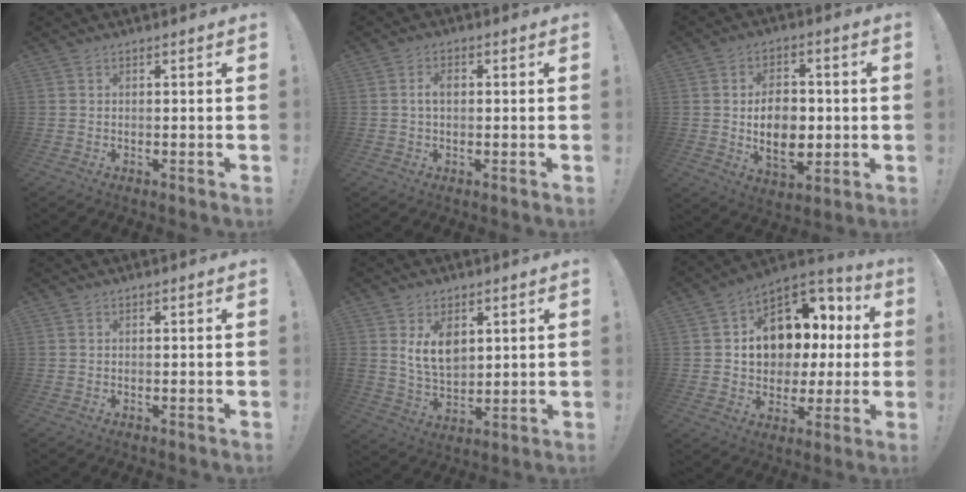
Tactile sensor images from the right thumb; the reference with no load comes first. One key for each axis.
{"total": 3.1, "fx": 0.1, "fy": 1.8, "fz": 2.4, "tx": -0.044, "ty": 0.009, "tz": 0.000}
{"total": 12.4, "fx": -0.4, "fy": 8.8, "fz": 8.7, "tx": -0.134, "ty": -0.008, "tz": -0.006}
{"total": 0.0}
{"total": 9.6, "fx": 4.3, "fy": 6.6, "fz": 5.5, "tx": -0.090, "ty": -0.024, "tz": 0.082}
{"total": 13.2, "fx": 2.9, "fy": 10.9, "fz": 7.0, "tx": -0.086, "ty": -0.022, "tz": 0.066}